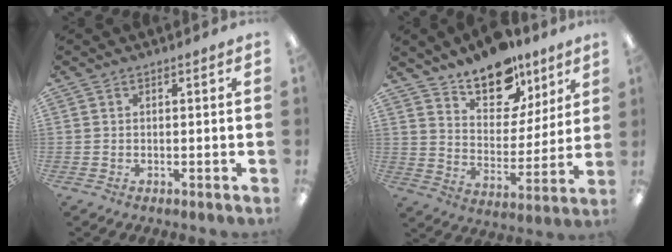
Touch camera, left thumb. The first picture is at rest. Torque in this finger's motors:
{"motor_torque": [0.30, 0.70, 1.40, -1.37, 0.08]}